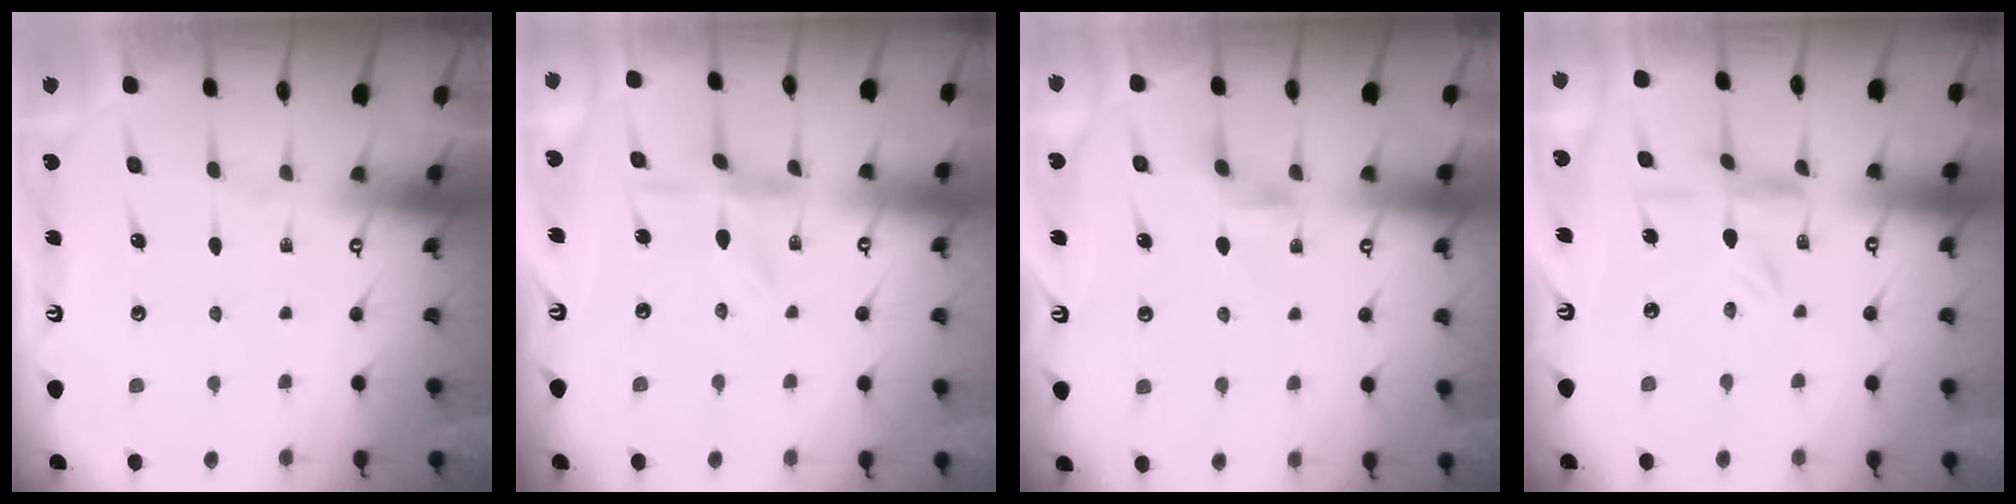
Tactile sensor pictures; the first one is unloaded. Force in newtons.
{"total": 3.8, "press": 3.7, "slide": 0.4}
{"total": 2.1, "press": 2.1, "slide": 0.3}
{"total": 4.2, "press": 4.2, "slide": 0.3}